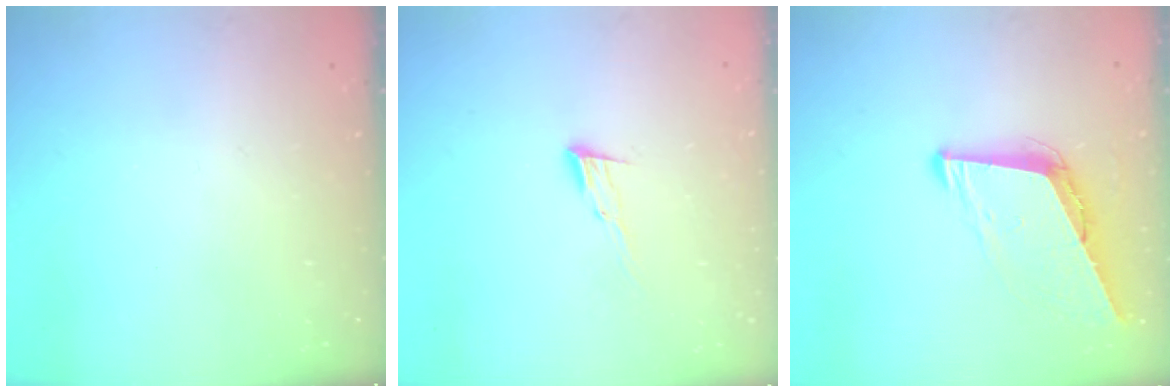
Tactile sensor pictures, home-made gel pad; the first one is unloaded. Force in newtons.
{"total": 6.1, "press": 6.1, "slide": 0.6}
{"total": 8.3, "press": 7.8, "slide": 3.1}